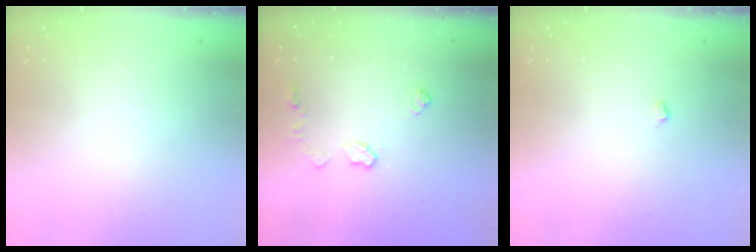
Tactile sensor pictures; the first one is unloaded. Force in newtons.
{"total": 6.6, "press": 6.5, "slide": 0.6}
{"total": 3.1, "press": 3.0, "slide": 0.5}